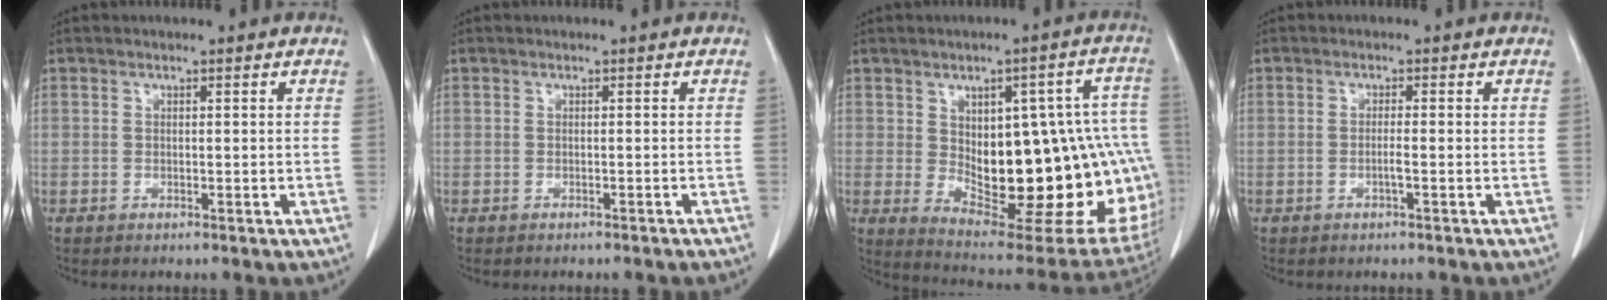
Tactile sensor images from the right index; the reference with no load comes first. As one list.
[{"total": 2.0, "force": [-1.8, 0.0, 0.7], "torque": [-0.012, 0.001, -0.021]}, {"total": 26.7, "force": [-1.7, 10.1, 24.7], "torque": [-0.264, 0.023, 0.009]}, {"total": 1.3, "force": [-0.4, -0.1, 1.2], "torque": [-0.022, 0.001, -0.006]}]